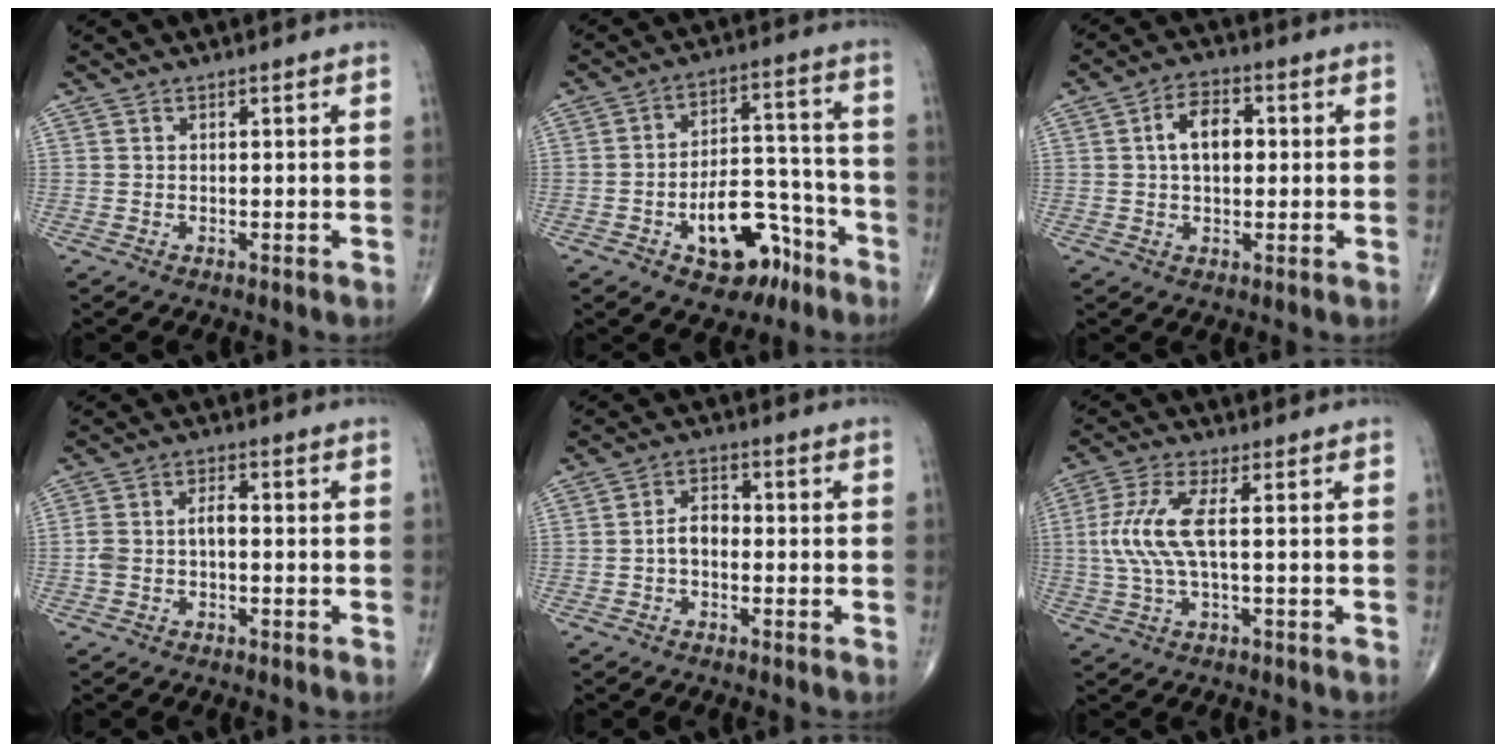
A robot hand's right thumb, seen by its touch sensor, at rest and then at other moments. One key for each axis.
{"total": 14.1, "fx": -7.2, "fy": 7.9, "fz": 9.2, "tx": -0.099, "ty": 0.064, "tz": -0.101}
{"total": 7.3, "fx": 0.9, "fy": 4.5, "fz": 5.7, "tx": -0.088, "ty": 0.015, "tz": 0.008}
{"total": 4.5, "fx": -0.8, "fy": 2.6, "fz": 3.6, "tx": -0.080, "ty": 0.024, "tz": -0.016}
{"total": 4.1, "fx": -0.9, "fy": 2.6, "fz": 3.0, "tx": -0.040, "ty": 0.020, "tz": -0.025}
{"total": 8.4, "fx": 0.5, "fy": 2.4, "fz": 8.1, "tx": -0.209, "ty": 0.011, "tz": 0.008}